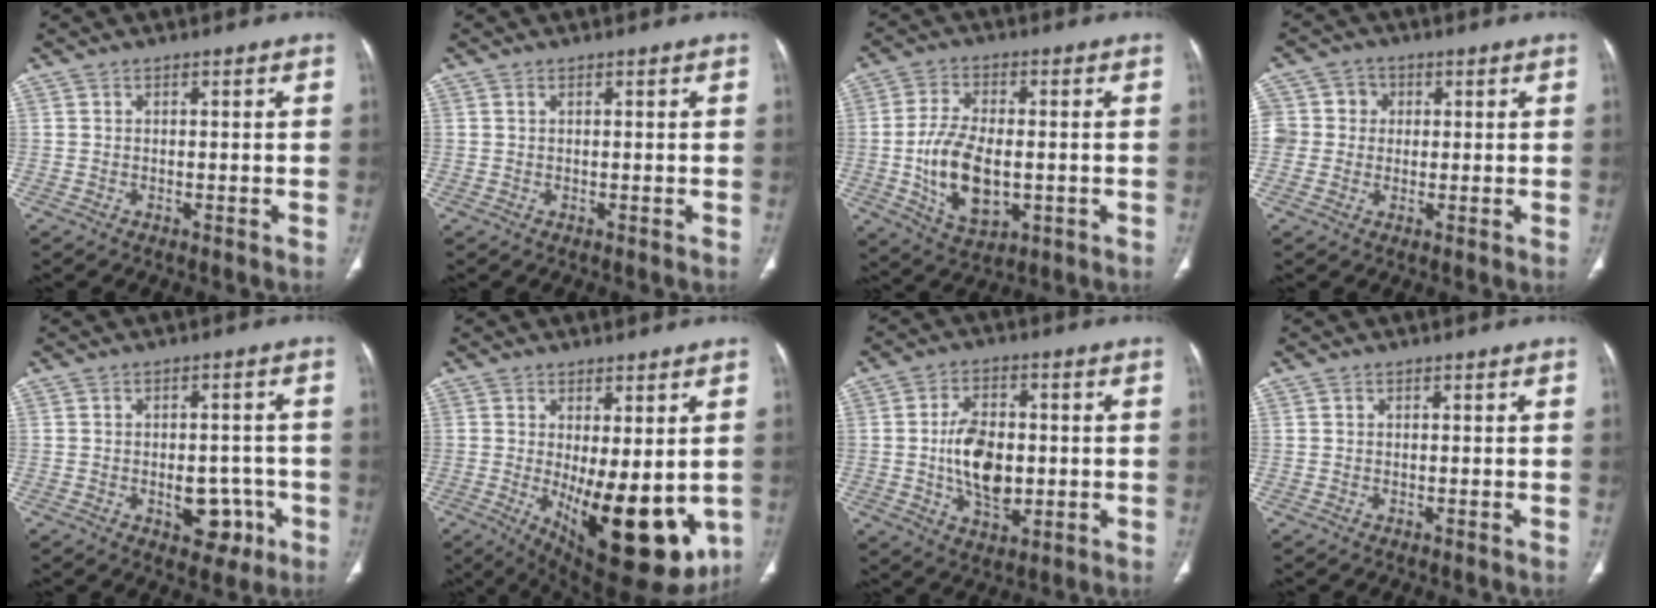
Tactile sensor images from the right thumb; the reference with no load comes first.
{"total": 0.0}
{"total": 12.7, "force": [-1.7, 7.0, 10.4], "torque": [-0.188, -0.004, -0.020]}
{"total": 6.5, "force": [0.7, 6.2, 1.7], "torque": [-0.008, 0.013, 0.010]}
{"total": 7.2, "force": [-2.5, 4.8, 4.8], "torque": [-0.032, 0.020, -0.021]}
{"total": 17.6, "force": [-2.9, 7.1, 15.8], "torque": [-0.204, -0.034, -0.016]}
{"total": 11.2, "force": [-0.5, 7.0, 8.7], "torque": [-0.127, 0.001, -0.007]}
{"total": 0.0}